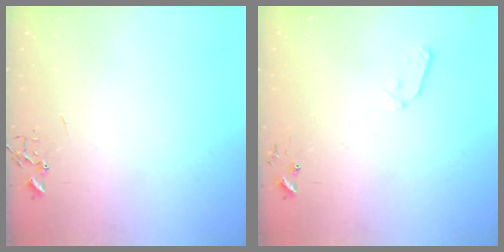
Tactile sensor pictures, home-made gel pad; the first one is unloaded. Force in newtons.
{"total": 6.0, "press": 5.9, "slide": 1.0}